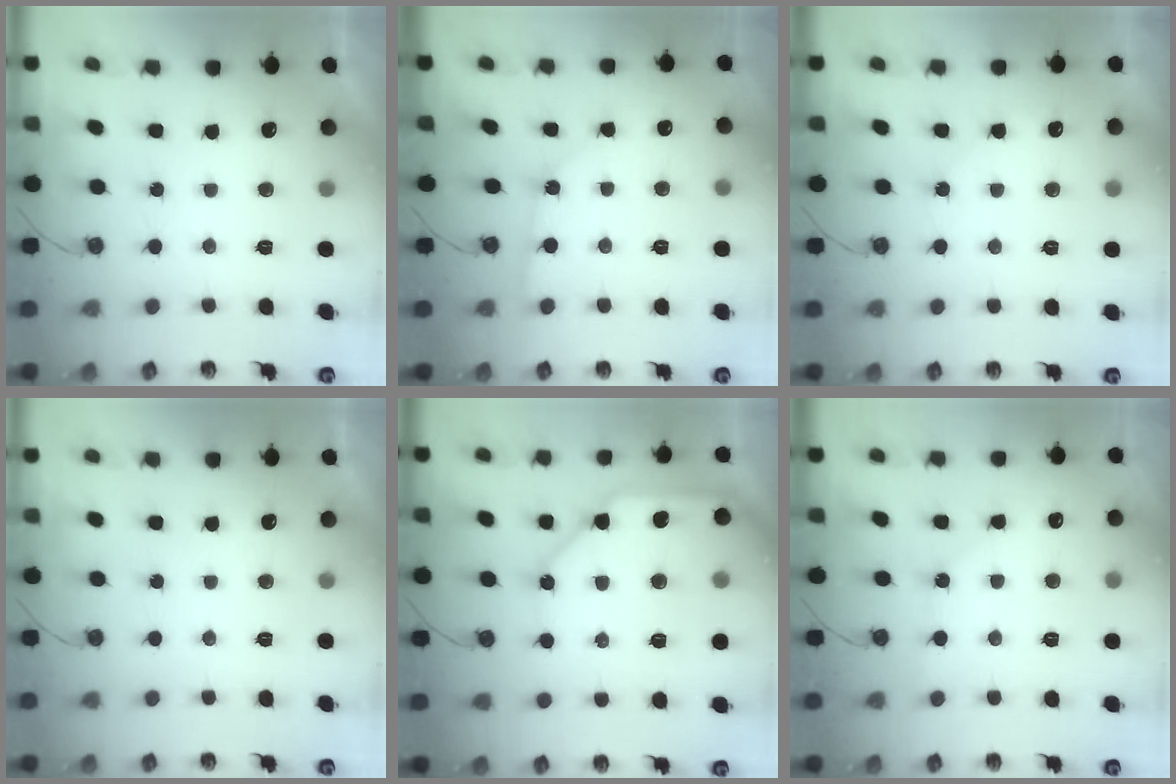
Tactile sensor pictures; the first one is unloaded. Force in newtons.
{"total": 2.5, "press": 2.5, "slide": 0.2}
{"total": 3.7, "press": 3.7, "slide": 0.6}
{"total": 0.0}
{"total": 13.3, "press": 13.2, "slide": 2.0}
{"total": 5.1, "press": 5.1, "slide": 0.7}